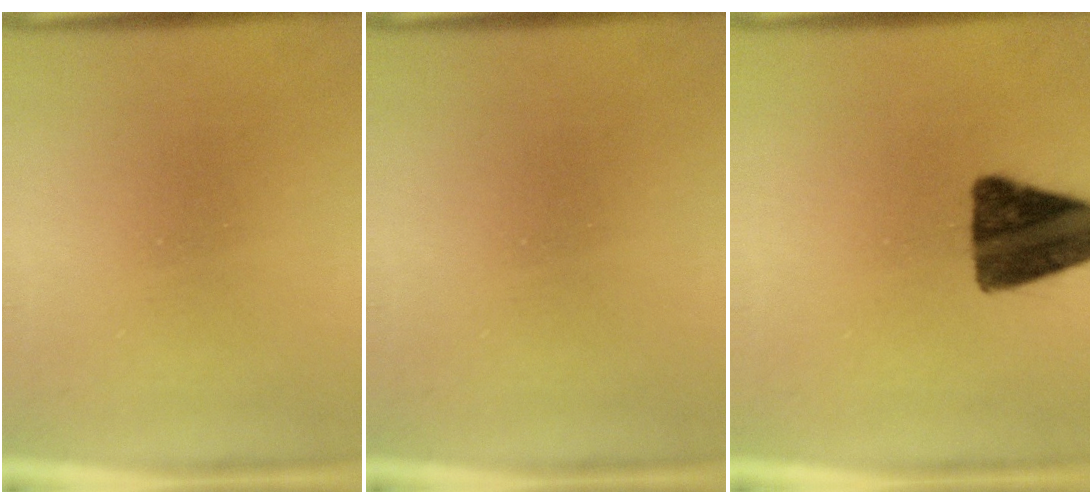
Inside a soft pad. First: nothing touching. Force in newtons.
{"total": 0.0}
{"total": 14.6}